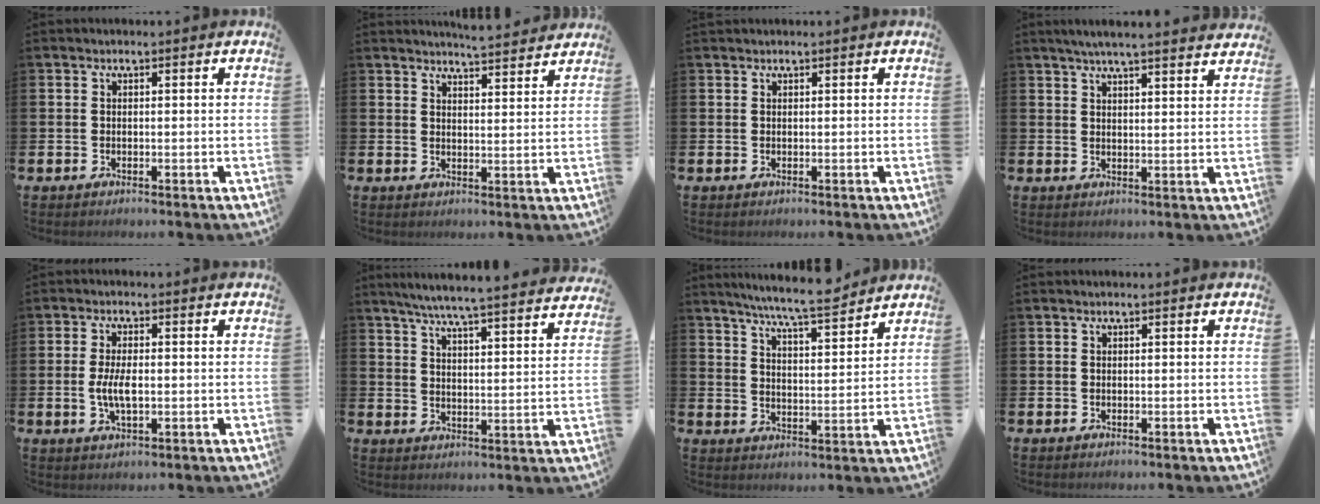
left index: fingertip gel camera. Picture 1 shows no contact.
{"total": 4.6, "force": [4.6, -0.4, 0.1], "torque": [-0.002, -0.032, 0.081]}
{"total": 0.5, "force": [0.5, 0.0, 0.0], "torque": [0.000, 0.001, 0.009]}
{"total": 4.8, "force": [4.6, -0.3, 1.4], "torque": [-0.037, -0.015, 0.081]}
{"total": 4.3, "force": [-0.3, 1.9, 3.8], "torque": [-0.078, 0.001, -0.008]}
{"total": 6.4, "force": [6.1, -0.2, 2.0], "torque": [-0.055, -0.044, 0.103]}
{"total": 7.6, "force": [7.2, -0.1, 2.5], "torque": [-0.067, -0.041, 0.127]}
{"total": 0.0}